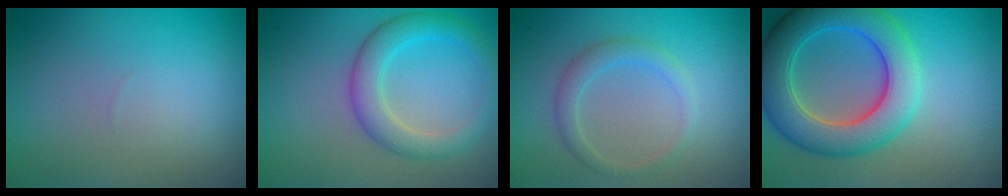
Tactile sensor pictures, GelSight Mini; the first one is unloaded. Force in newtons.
{"total": 3.8, "press": 3.8, "slide": 0.1}
{"total": 2.0, "press": 2.0, "slide": 0.1}
{"total": 7.9, "press": 7.9, "slide": 0.3}